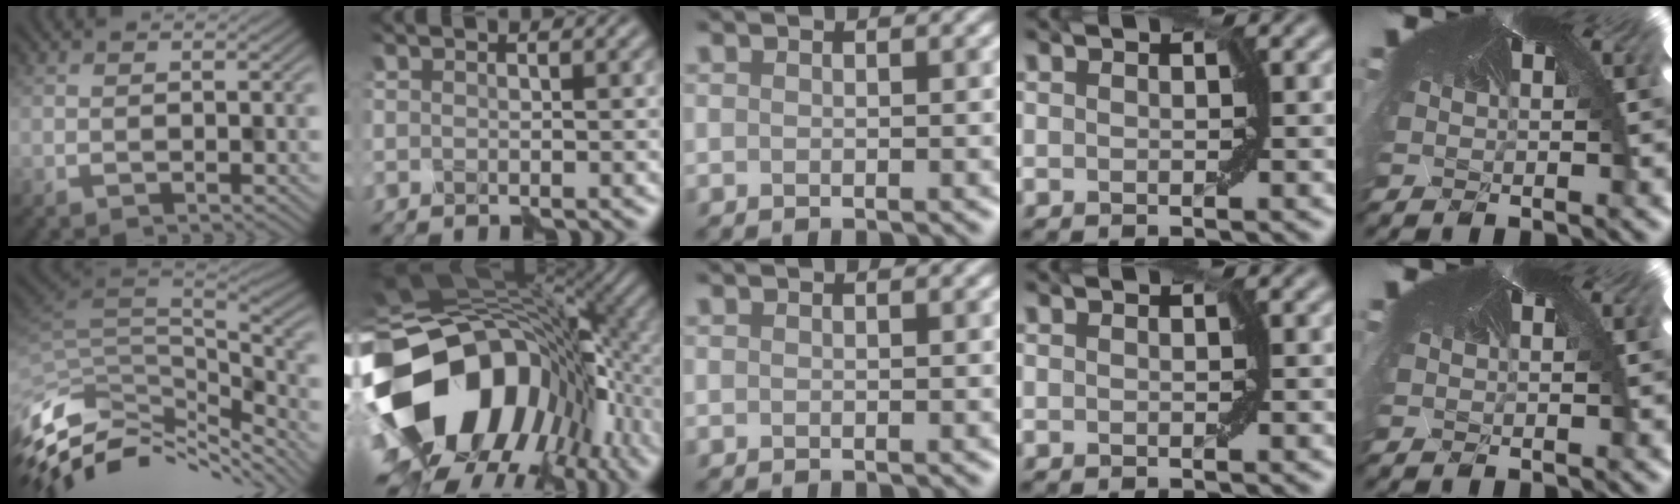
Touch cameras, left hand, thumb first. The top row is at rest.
{"thumb": {"total": 10.9, "force": [-5.4, 5.4, 7.7], "torque": [-0.182, -0.005, -0.071]}, "index": {"total": 19.6, "force": [-3.3, 14.0, 13.3], "torque": [-0.270, -0.033, -0.029]}}